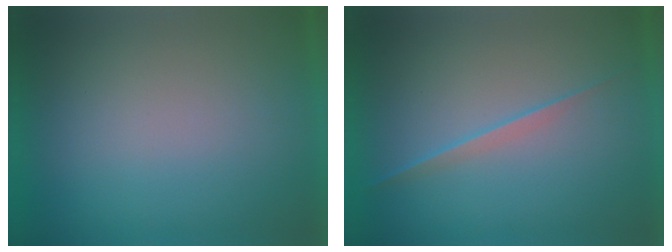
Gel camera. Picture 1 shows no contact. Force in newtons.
{"total": 2.2}